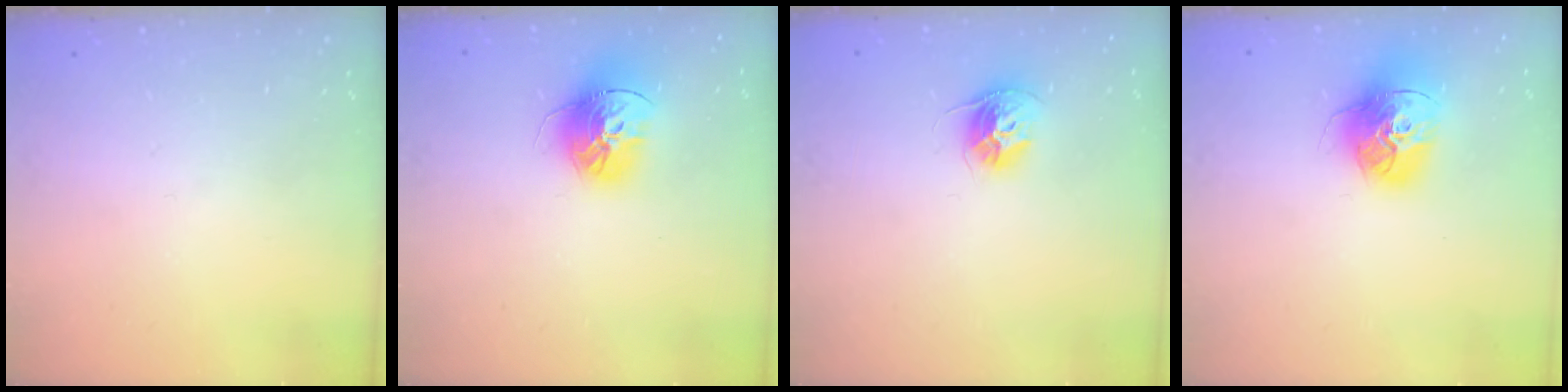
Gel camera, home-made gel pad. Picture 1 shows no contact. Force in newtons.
{"total": 15.1, "press": 15.0, "slide": 1.5}
{"total": 10.5, "press": 10.4, "slide": 0.8}
{"total": 15.4, "press": 15.3, "slide": 1.5}